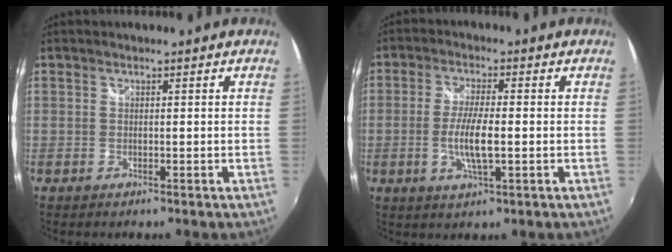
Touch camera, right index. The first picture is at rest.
{"total": 6.8, "force": [-1.2, 1.3, 6.5], "torque": [-0.128, -0.008, -0.023]}